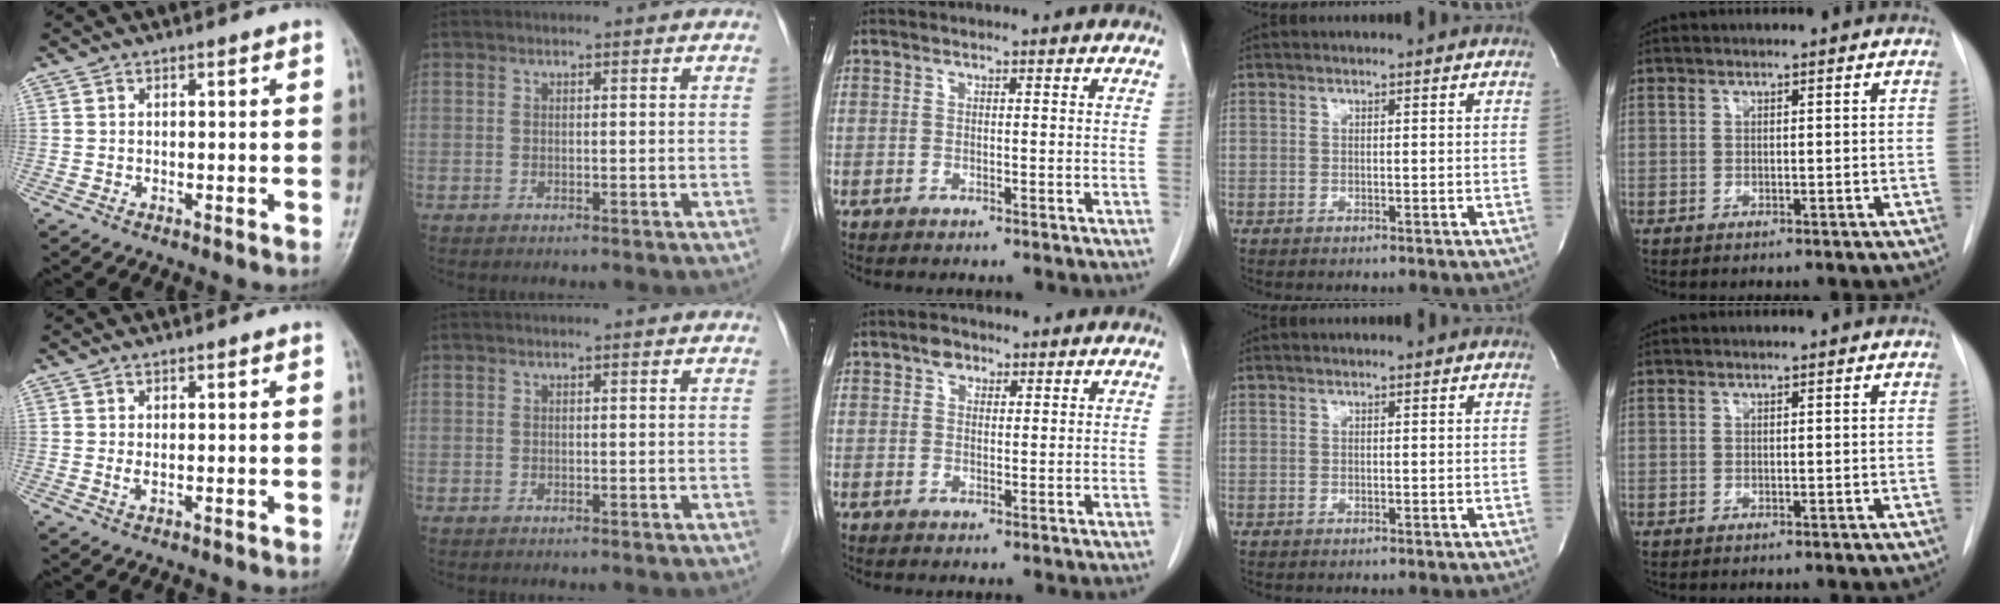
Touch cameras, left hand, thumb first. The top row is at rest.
{"thumb": {"total": 1.1, "force": [0.2, 0.5, 1.0], "torque": [-0.021, 0.000, 0.007]}, "index": {"total": 0.5, "force": [0.5, 0.0, 0.2], "torque": [-0.005, 0.006, 0.007]}, "middle": {"total": 2.3, "force": [1.4, 1.6, 1.0], "torque": [-0.016, 0.007, 0.021]}}